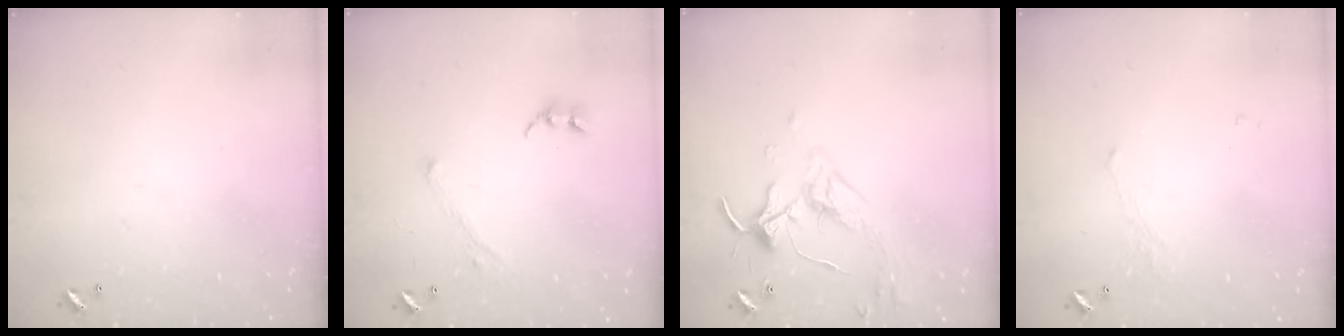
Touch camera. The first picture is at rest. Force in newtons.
{"total": 1.7, "press": 1.6, "slide": 0.5}
{"total": 3.3, "press": 3.2, "slide": 0.7}
{"total": 1.1, "press": 0.8, "slide": 0.7}